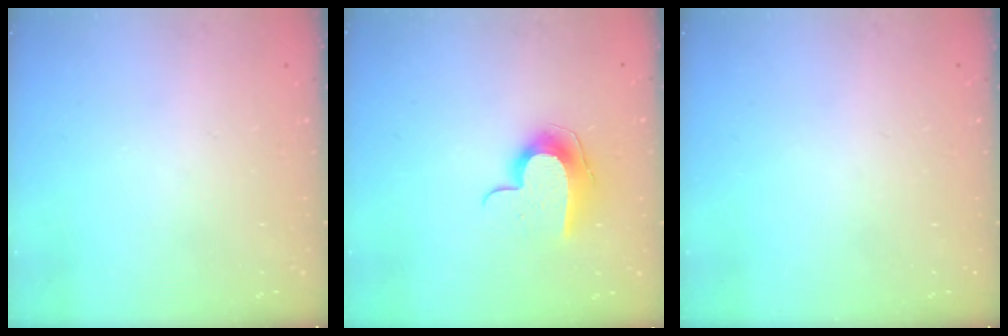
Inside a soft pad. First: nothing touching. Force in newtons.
{"total": 9.6, "press": 9.6, "slide": 0.7}
{"total": 0.0}